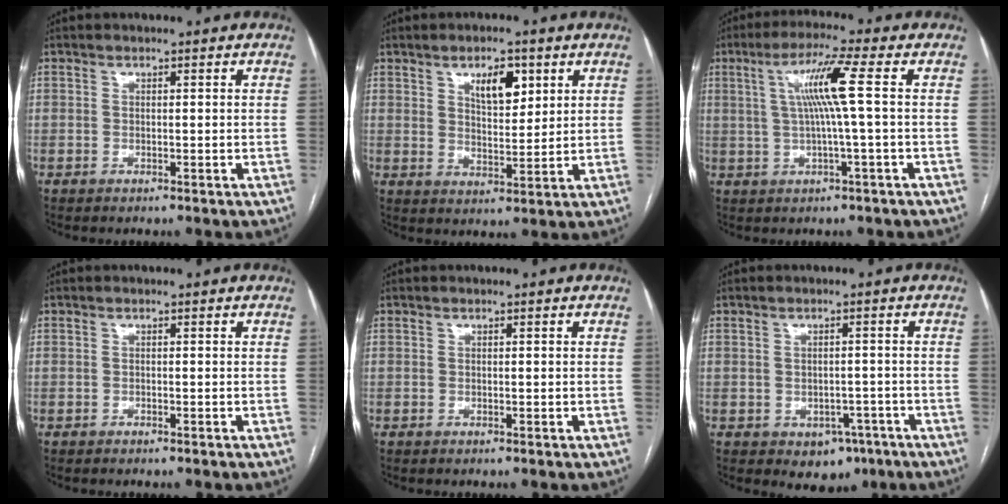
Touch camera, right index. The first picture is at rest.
{"total": 6.4, "force": [3.1, 2.6, 4.9], "torque": [-0.081, 0.001, 0.055]}
{"total": 7.6, "force": [1.2, -1.2, 7.5], "torque": [-0.139, 0.011, 0.028]}
{"total": 0.0}
{"total": 0.0}
{"total": 4.9, "force": [-2.5, 3.4, 2.4], "torque": [-0.018, 0.005, -0.022]}